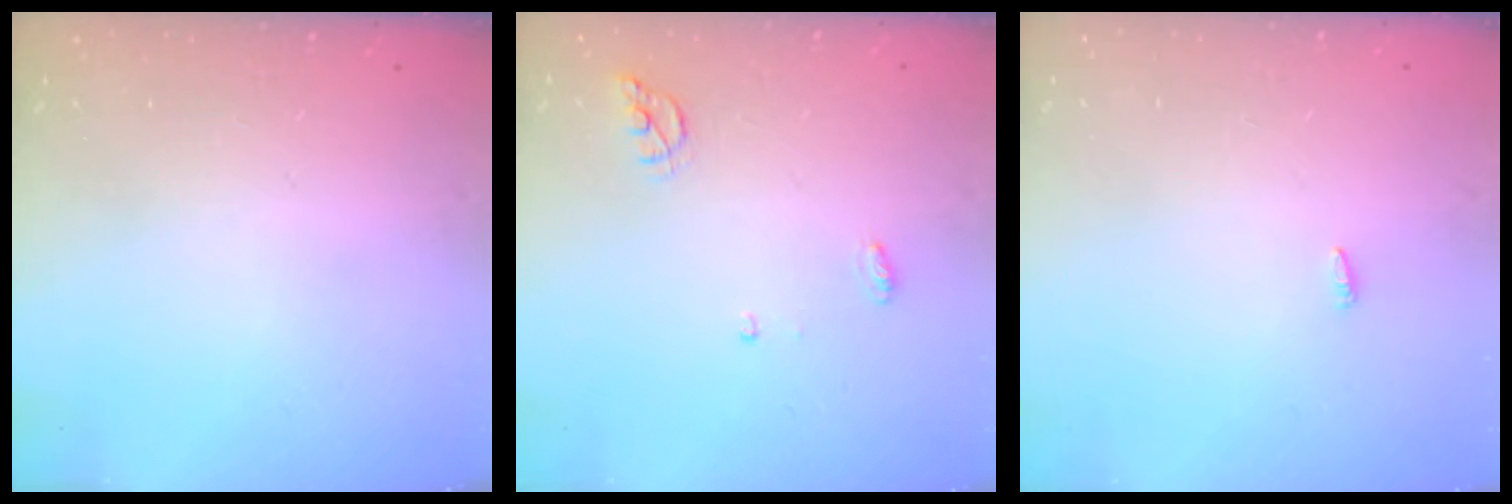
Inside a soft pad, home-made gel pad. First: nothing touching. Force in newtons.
{"total": 5.2, "press": 5.2, "slide": 0.2}
{"total": 2.1, "press": 1.9, "slide": 0.7}